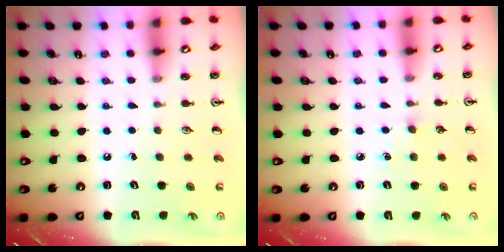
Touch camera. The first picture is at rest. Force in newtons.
{"total": 2.7, "press": 2.7, "slide": 0.4}